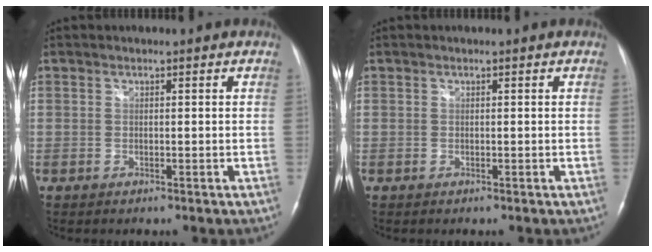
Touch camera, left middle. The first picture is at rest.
{"total": 0.0}